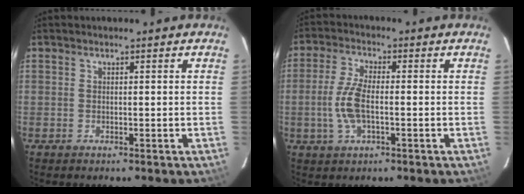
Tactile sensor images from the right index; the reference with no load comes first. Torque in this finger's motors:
{"motor_torque": [0.84, 0.08, 0.44, 0.07]}